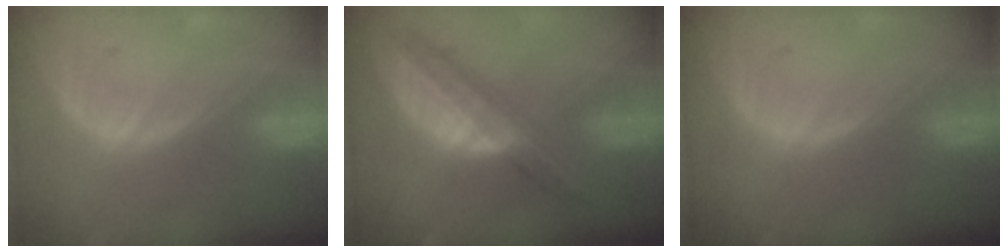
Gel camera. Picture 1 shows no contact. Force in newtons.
{"total": 8.0, "press": 6.7, "slide": 4.4}
{"total": 0.0}